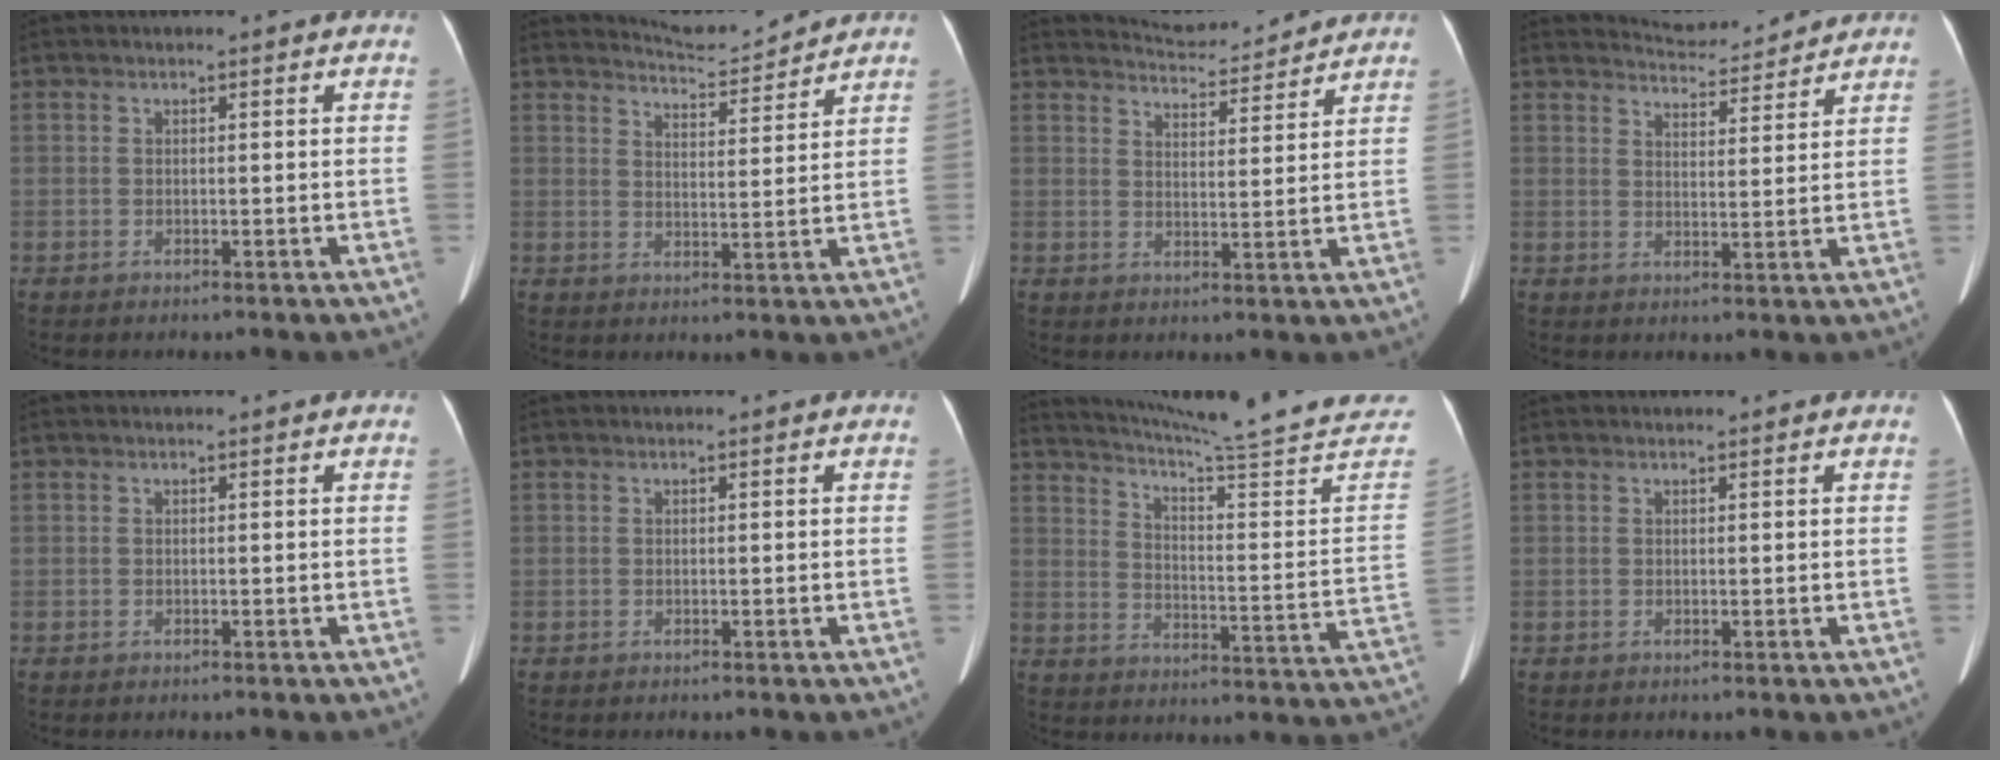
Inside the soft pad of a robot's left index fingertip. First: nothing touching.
{"total": 6.4, "force": [6.4, -0.6, -0.4], "torque": [-0.009, -0.003, 0.099]}
{"total": 7.9, "force": [7.9, 0.3, 0.3], "torque": [-0.014, 0.010, 0.112]}
{"total": 7.1, "force": [7.1, 0.4, 0.0], "torque": [-0.010, 0.009, 0.099]}
{"total": 0.0}
{"total": 0.0}
{"total": 25.9, "force": [23.7, -1.6, 10.3], "torque": [-0.166, -0.113, 0.299]}
{"total": 1.0, "force": [1.0, 0.0, 0.3], "torque": [-0.008, 0.008, 0.015]}